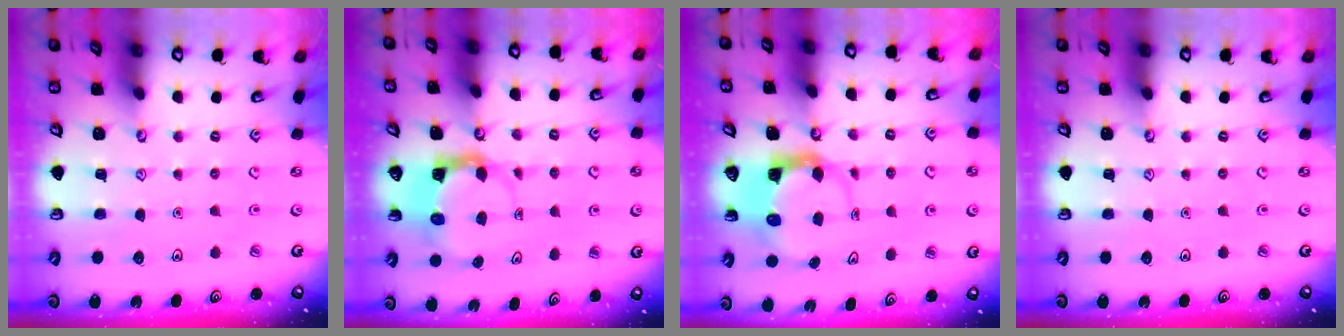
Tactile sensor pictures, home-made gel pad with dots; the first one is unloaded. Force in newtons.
{"total": 3.9, "press": 3.9, "slide": 0.4}
{"total": 3.8, "press": 3.7, "slide": 0.5}
{"total": 0.0}